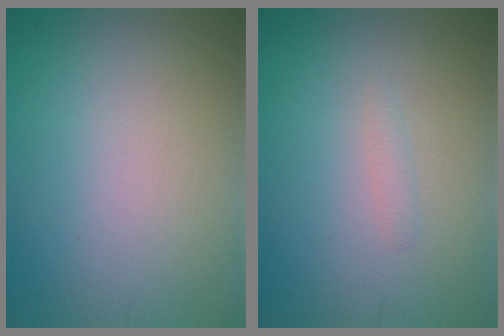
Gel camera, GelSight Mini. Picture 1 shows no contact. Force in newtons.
{"total": 0.7, "press": 0.7, "slide": 0.0}